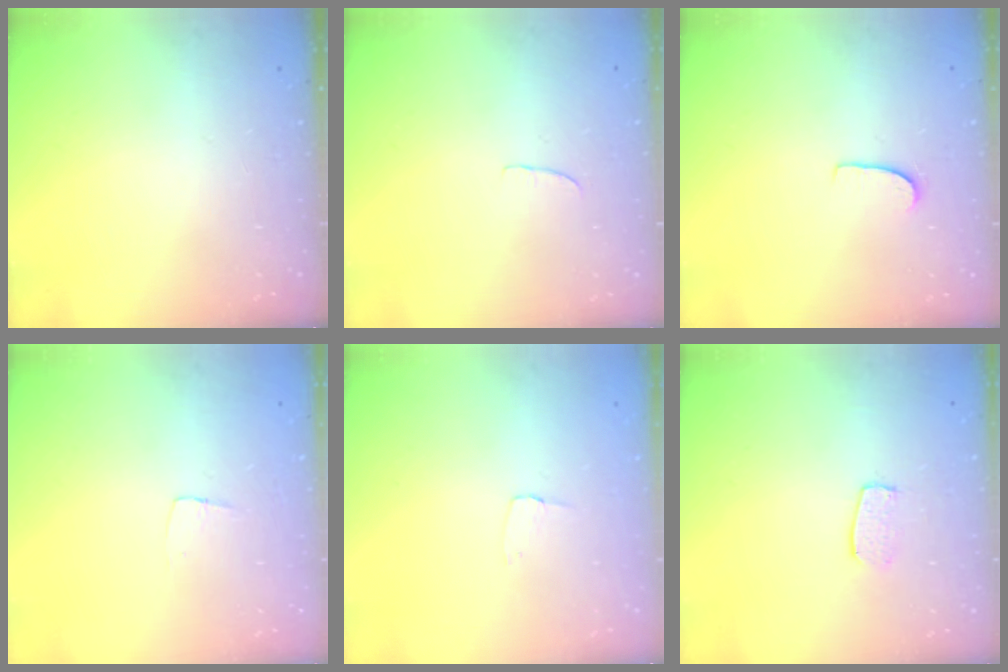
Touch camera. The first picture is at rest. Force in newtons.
{"total": 3.7, "press": 3.7, "slide": 0.3}
{"total": 5.1, "press": 5.1, "slide": 0.4}
{"total": 3.3, "press": 3.3, "slide": 0.2}
{"total": 2.6, "press": 2.6, "slide": 0.2}
{"total": 5.9, "press": 5.9, "slide": 0.3}